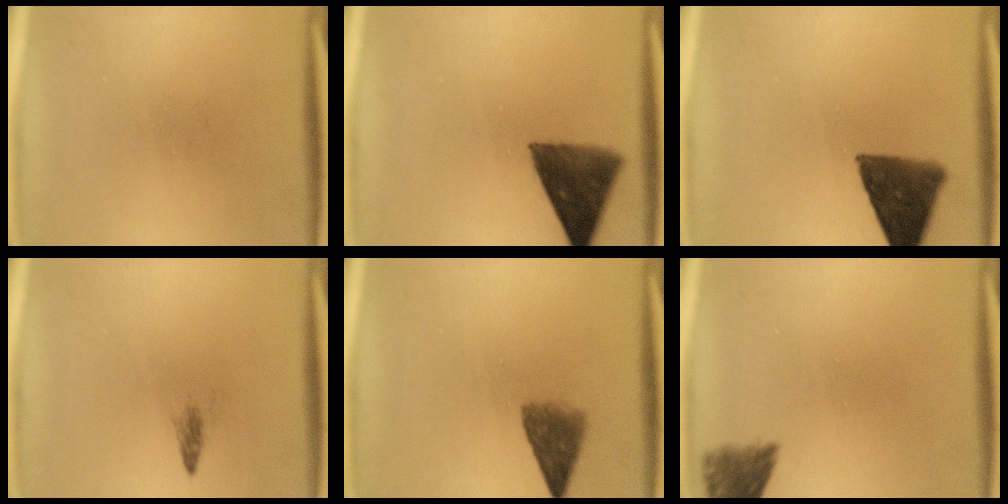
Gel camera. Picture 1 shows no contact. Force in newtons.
{"total": 10.6}
{"total": 11.1}
{"total": 1.0}
{"total": 4.7}
{"total": 4.6}